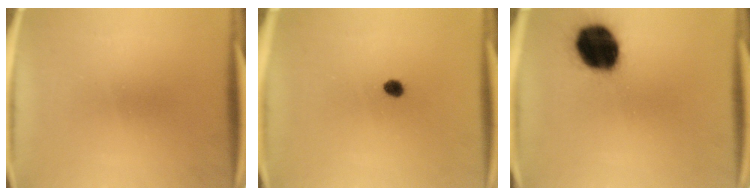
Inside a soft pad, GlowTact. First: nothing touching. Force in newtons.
{"total": 2.1}
{"total": 18.5}